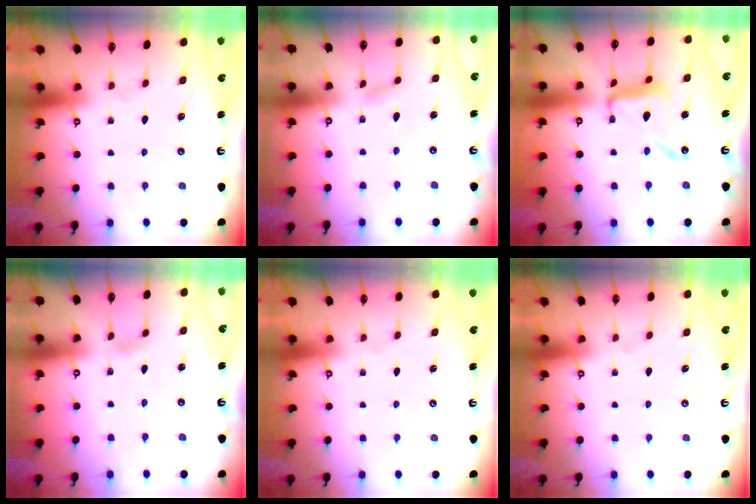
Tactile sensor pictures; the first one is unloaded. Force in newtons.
{"total": 2.8, "press": 2.8, "slide": 0.4}
{"total": 14.3, "press": 14.3, "slide": 1.1}
{"total": 2.9, "press": 2.8, "slide": 0.3}
{"total": 0.0}
{"total": 0.0}